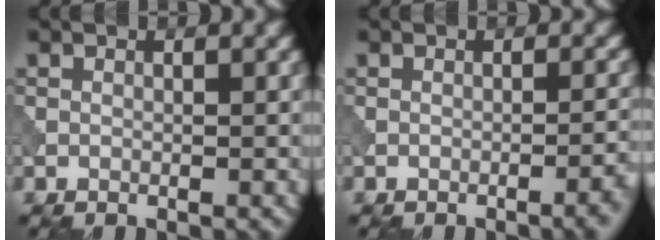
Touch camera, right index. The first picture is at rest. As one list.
[{"total": 2.4, "force": [-1.1, 0.6, 2.0], "torque": [-0.018, 0.007, -0.020]}]